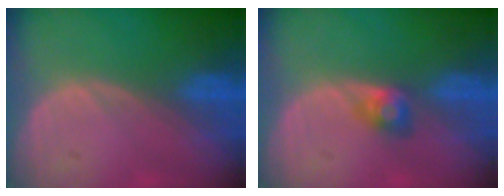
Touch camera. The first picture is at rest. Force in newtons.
{"total": 2.4, "press": 2.4, "slide": 0.4}